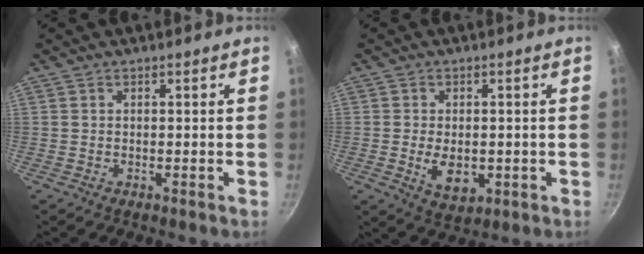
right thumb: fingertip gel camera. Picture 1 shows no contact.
{"total": 6.7, "force": [-1.0, 4.3, 5.0], "torque": [-0.067, -0.006, -0.006]}